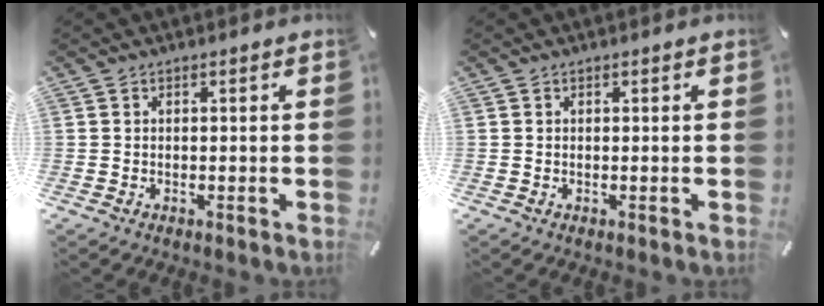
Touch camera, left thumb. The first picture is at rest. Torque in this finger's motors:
{"motor_torque": [0.00, 0.00, -0.02, -0.02, 0.00]}